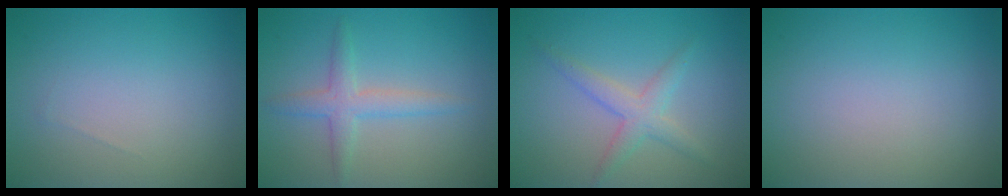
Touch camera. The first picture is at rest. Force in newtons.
{"total": 2.6, "press": 2.6, "slide": 0.1}
{"total": 2.5, "press": 2.5, "slide": 0.2}
{"total": 0.0}